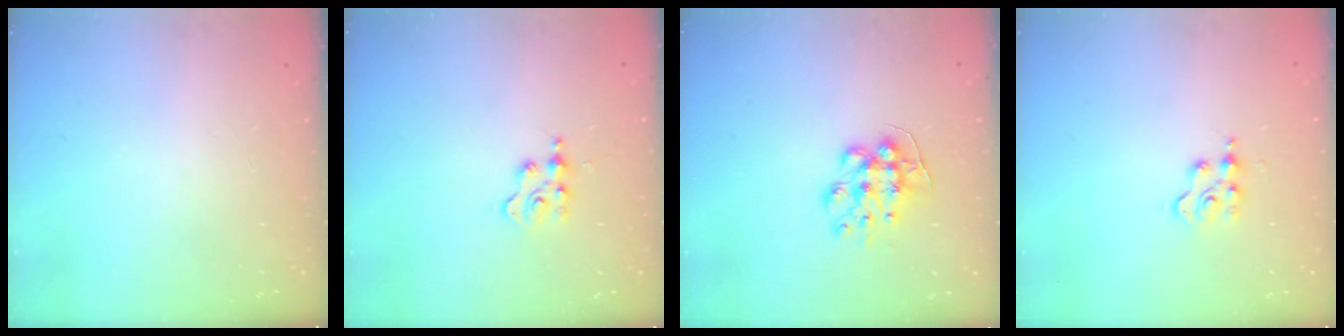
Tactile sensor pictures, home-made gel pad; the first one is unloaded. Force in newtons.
{"total": 2.3, "press": 2.2, "slide": 0.5}
{"total": 8.9, "press": 8.9, "slide": 0.2}
{"total": 3.3, "press": 3.2, "slide": 0.5}